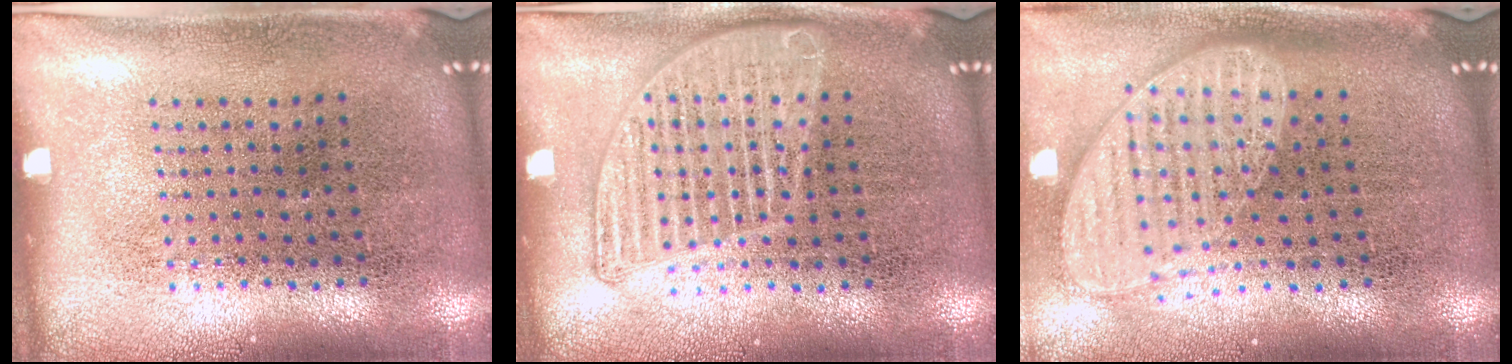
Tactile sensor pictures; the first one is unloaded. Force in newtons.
{"total": 2.4, "press": 2.3, "slide": 0.3}
{"total": 1.9, "press": 1.5, "slide": 1.1}